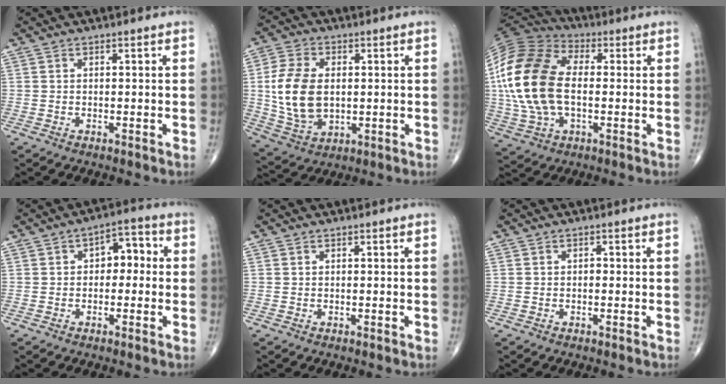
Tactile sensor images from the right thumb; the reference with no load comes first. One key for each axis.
{"total": 13.1, "fx": 0.7, "fy": 8.4, "fz": 10.0, "tx": -0.192, "ty": -0.005, "tz": 0.021}
{"total": 20.6, "fx": 0.4, "fy": 12.1, "fz": 16.6, "tx": -0.360, "ty": 0.014, "tz": 0.003}
{"total": 6.0, "fx": 0.3, "fy": 3.8, "fz": 4.6, "tx": -0.035, "ty": 0.024, "tz": -0.006}
{"total": 0.0}
{"total": 0.6, "fx": -0.2, "fy": 0.4, "fz": 0.4, "tx": -0.003, "ty": 0.002, "tz": -0.008}